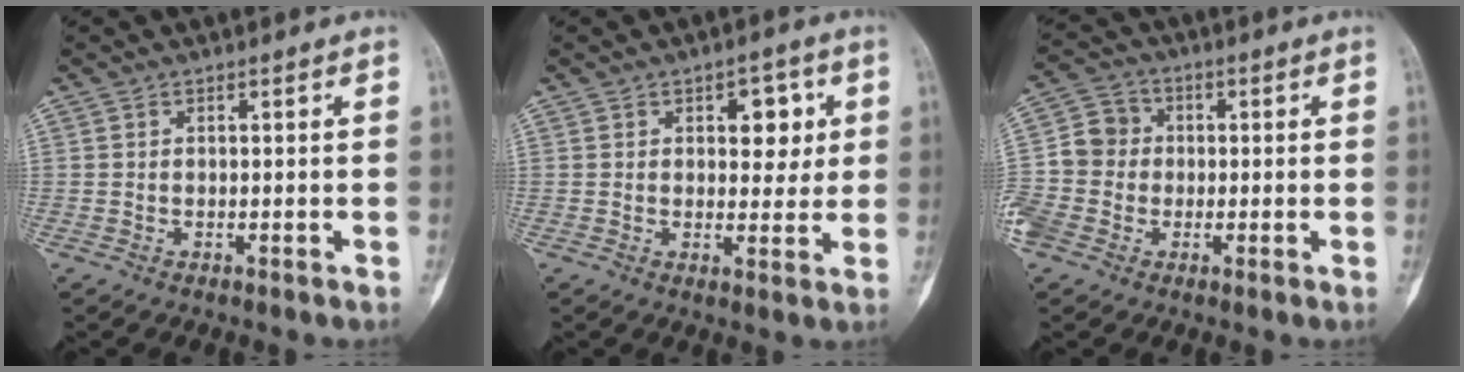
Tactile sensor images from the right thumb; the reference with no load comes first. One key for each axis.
{"total": 6.7, "fx": 2.1, "fy": 4.1, "fz": 4.9, "tx": -0.023, "ty": -0.004, "tz": 0.025}
{"total": 10.3, "fx": -2.1, "fy": 9.2, "fz": 4.0, "tx": -0.076, "ty": 0.025, "tz": -0.043}